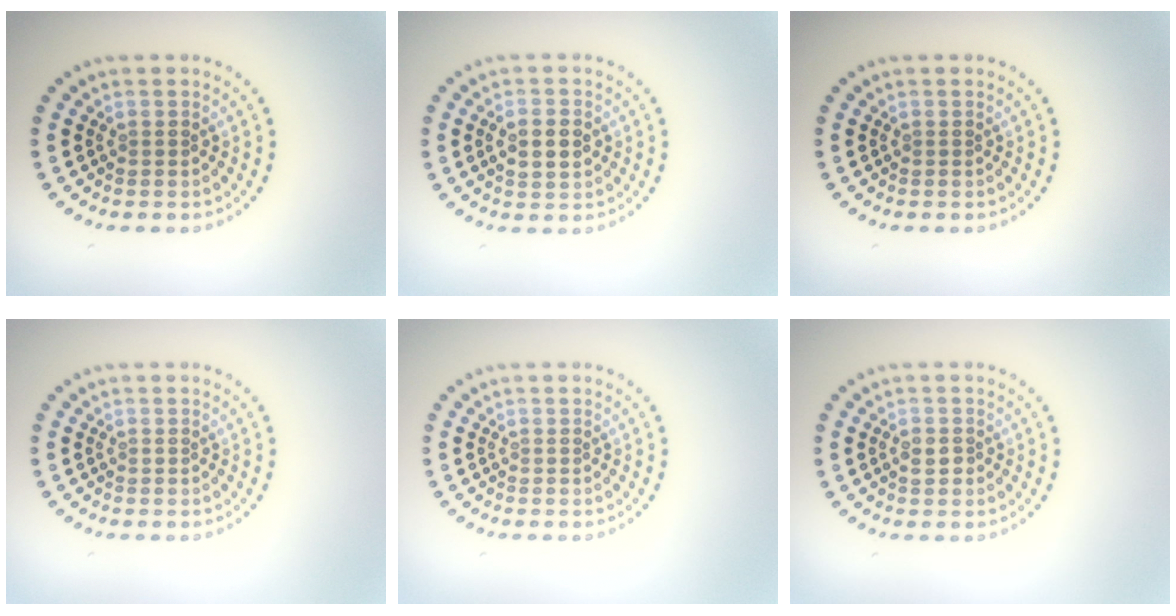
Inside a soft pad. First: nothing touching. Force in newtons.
{"total": 2.9, "press": 2.9, "slide": 0.2}
{"total": 0.0}
{"total": 0.0}
{"total": 0.0}
{"total": 1.2, "press": 1.2, "slide": 0.4}